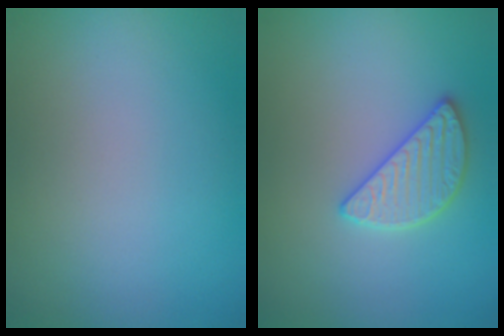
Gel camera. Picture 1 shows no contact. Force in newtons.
{"total": 2.8, "press": 2.8, "slide": 0.1}